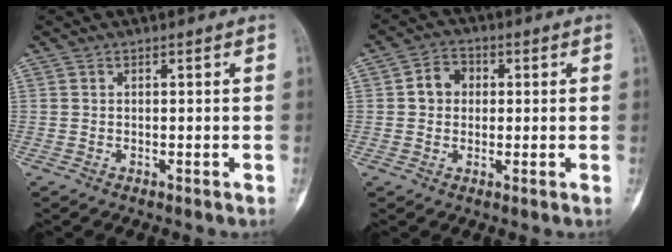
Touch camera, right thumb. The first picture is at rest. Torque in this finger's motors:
{"motor_torque": [0.02, 0.01, 0.22, -0.22, 0.04]}